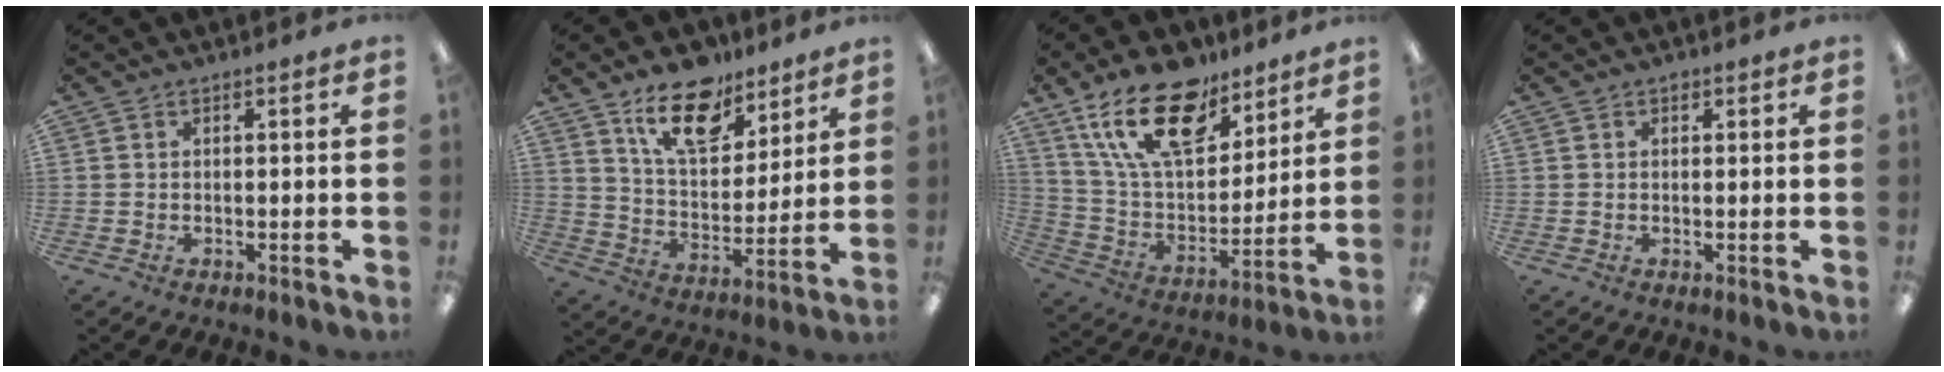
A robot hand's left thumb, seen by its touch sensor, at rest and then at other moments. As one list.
[{"total": 16.3, "force": [11.3, 8.1, 8.4], "torque": [-0.132, -0.059, 0.201]}, {"total": 21.5, "force": [13.6, 10.8, 12.6], "torque": [-0.227, -0.063, 0.245]}, {"total": 1.1, "force": [0.6, 0.8, 0.6], "torque": [-0.004, -0.001, 0.009]}]